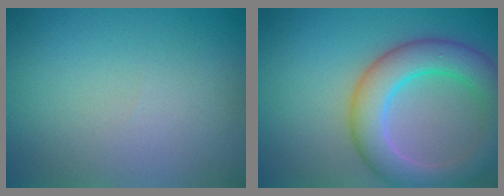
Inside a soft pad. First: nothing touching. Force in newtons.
{"total": 6.7, "press": 6.7, "slide": 0.2}